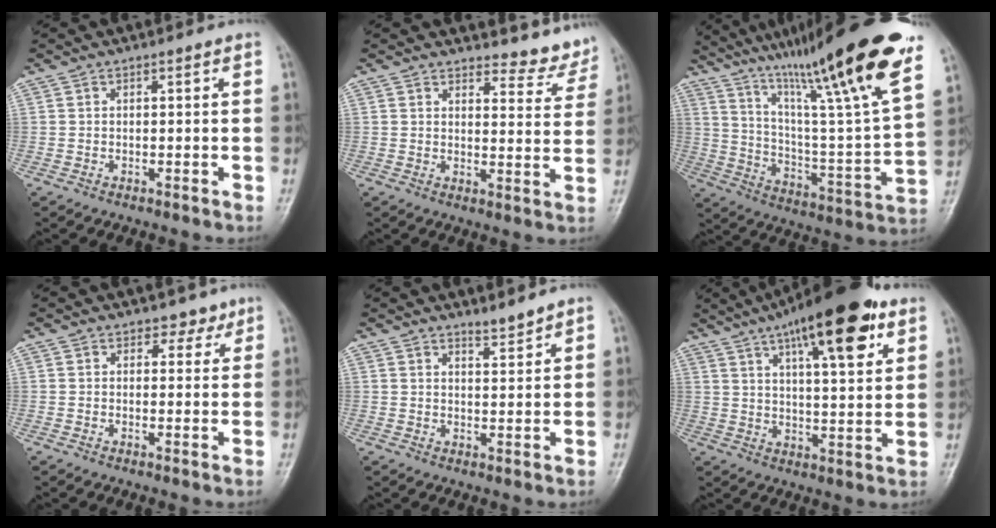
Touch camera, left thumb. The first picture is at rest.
{"total": 6.7, "force": [6.5, 1.8, 0.0], "torque": [0.022, -0.062, 0.071]}
{"total": 29.9, "force": [20.5, 2.2, 21.6], "torque": [-0.334, -0.075, 0.329]}
{"total": 2.5, "force": [1.9, 1.7, 0.4], "torque": [0.017, -0.009, 0.020]}
{"total": 2.7, "force": [2.5, 0.2, 0.9], "torque": [-0.008, -0.027, 0.044]}
{"total": 19.3, "force": [10.4, 5.6, 15.2], "torque": [-0.211, -0.022, 0.158]}